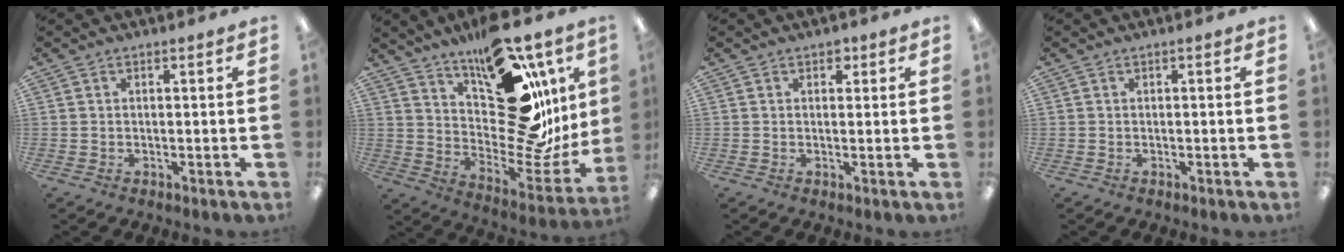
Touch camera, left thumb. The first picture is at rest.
{"total": 26.4, "force": [11.4, 13.3, 19.7], "torque": [-0.264, -0.083, 0.210]}
{"total": 2.1, "force": [1.3, 1.3, 1.0], "torque": [-0.005, -0.003, 0.019]}
{"total": 0.0}